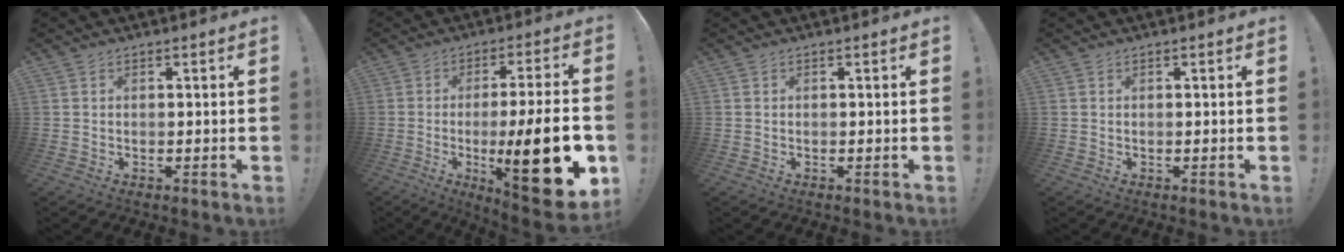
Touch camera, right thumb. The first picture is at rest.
{"total": 22.3, "force": [-5.2, 4.6, 21.2], "torque": [-0.322, 0.006, -0.074]}
{"total": 0.0}
{"total": 0.0}